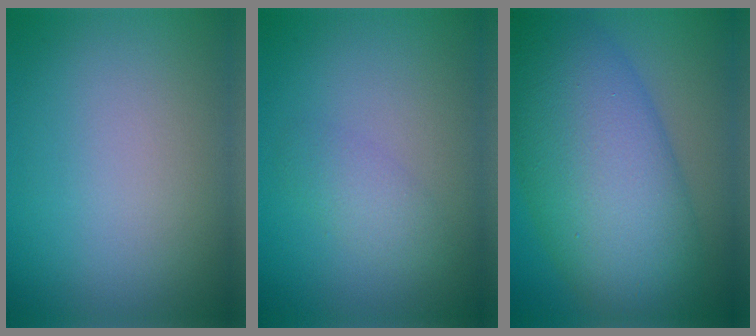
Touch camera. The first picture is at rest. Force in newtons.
{"total": 1.6, "press": 1.6, "slide": 0.1}
{"total": 12.4, "press": 12.4, "slide": 0.2}